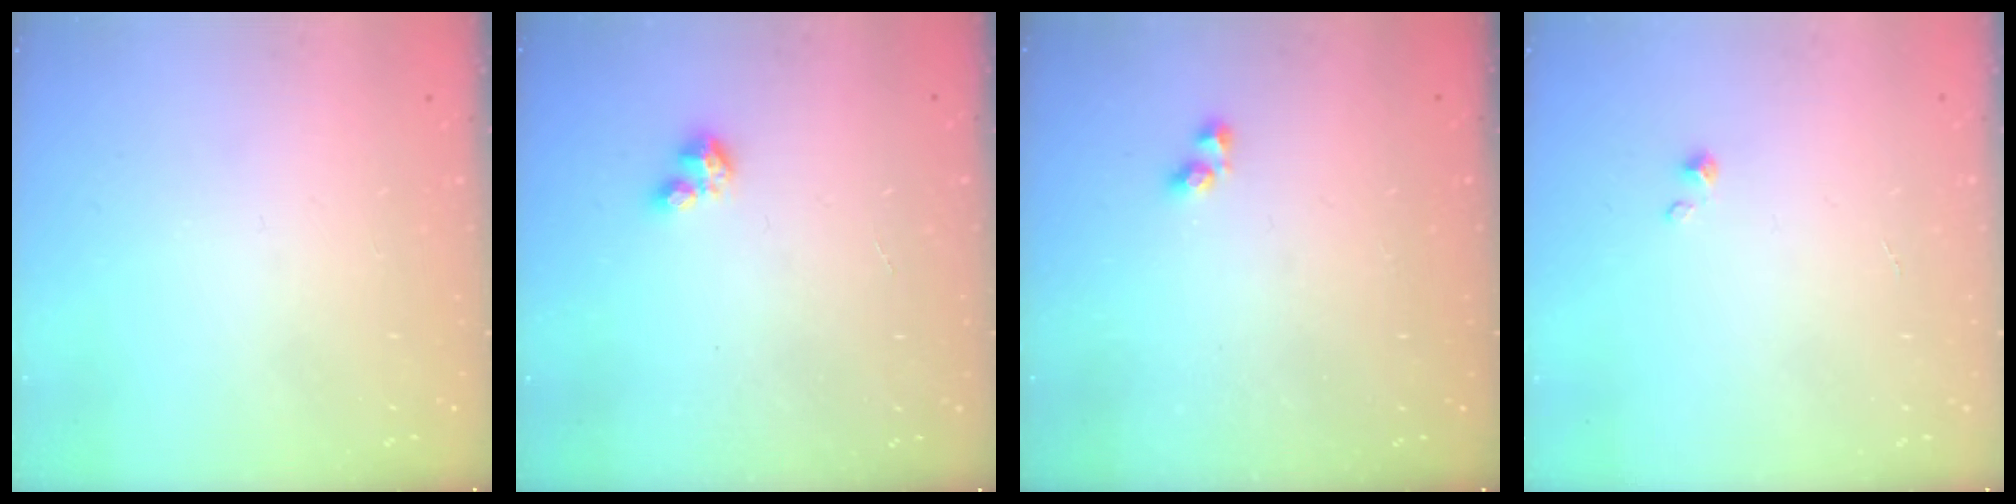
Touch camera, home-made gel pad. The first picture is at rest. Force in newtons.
{"total": 1.8, "press": 1.7, "slide": 0.3}
{"total": 1.9, "press": 1.9, "slide": 0.4}
{"total": 0.6, "press": 0.6, "slide": 0.1}